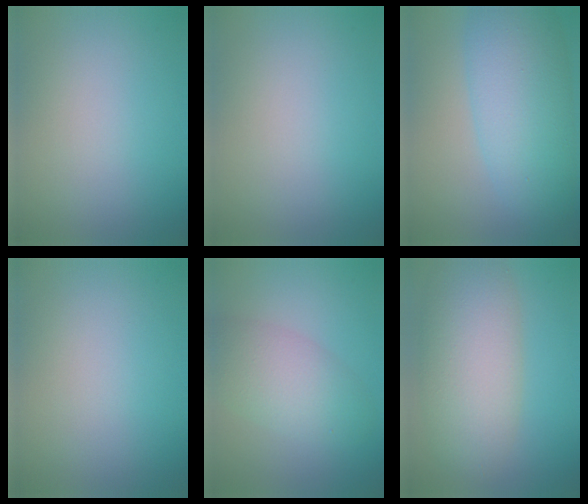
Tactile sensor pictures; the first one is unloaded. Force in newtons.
{"total": 0.0}
{"total": 8.3, "press": 8.3, "slide": 0.1}
{"total": 0.0}
{"total": 4.8, "press": 4.7, "slide": 0.2}
{"total": 8.0, "press": 8.0, "slide": 0.5}